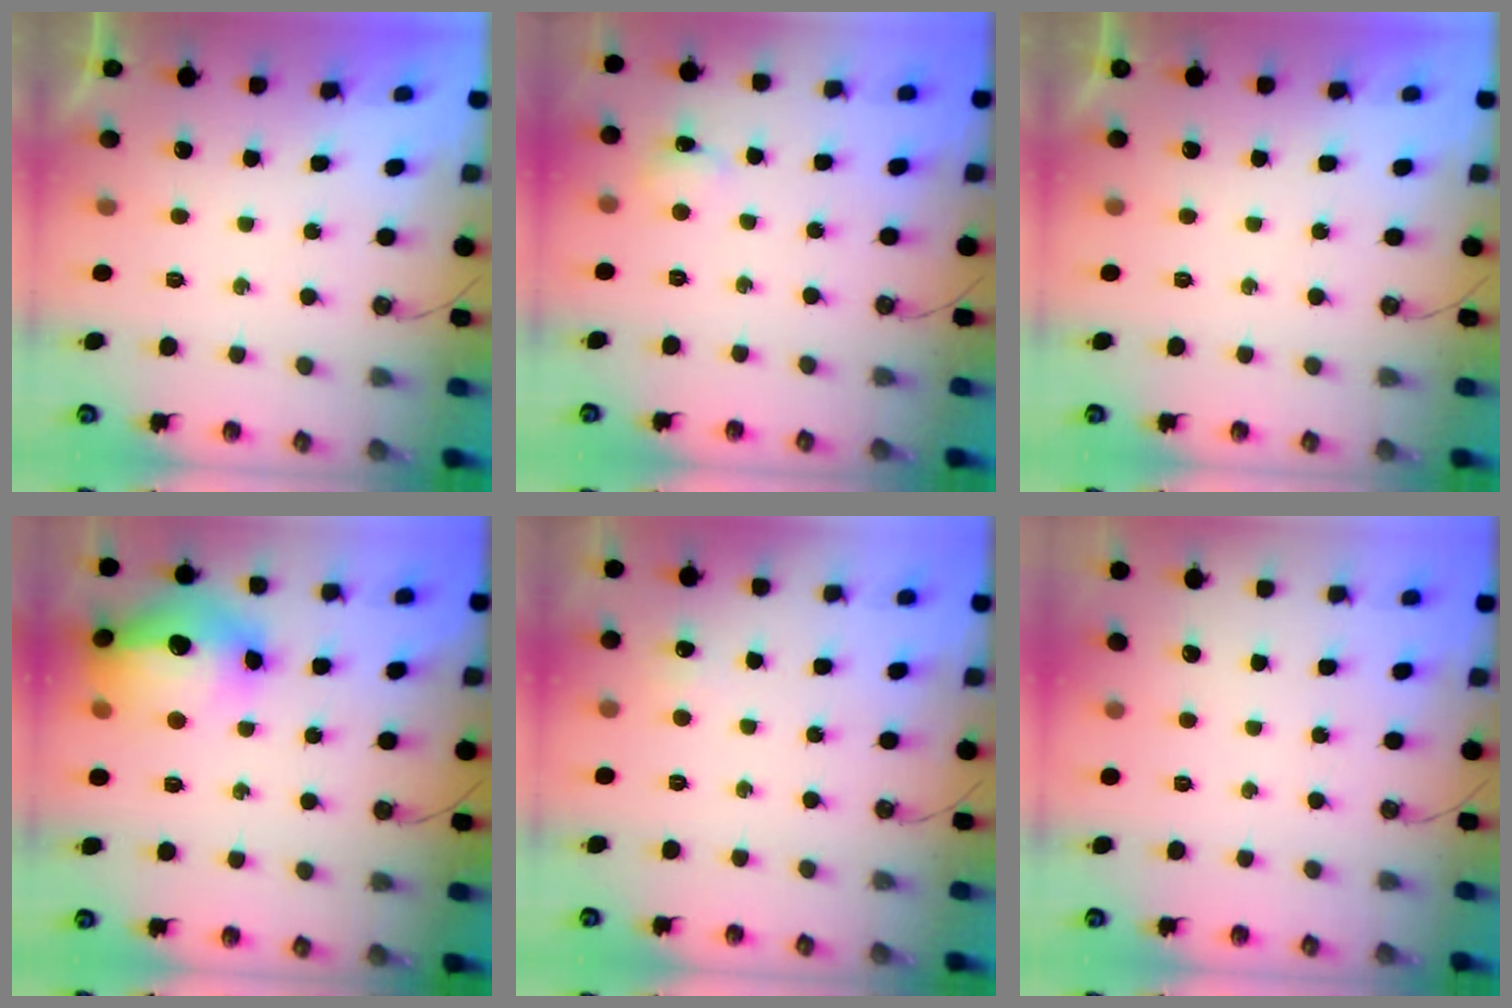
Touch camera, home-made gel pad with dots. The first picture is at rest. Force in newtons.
{"total": 2.4, "press": 2.3, "slide": 0.5}
{"total": 0.0}
{"total": 20.2, "press": 20.1, "slide": 1.8}
{"total": 3.6, "press": 3.6, "slide": 0.5}
{"total": 0.0}